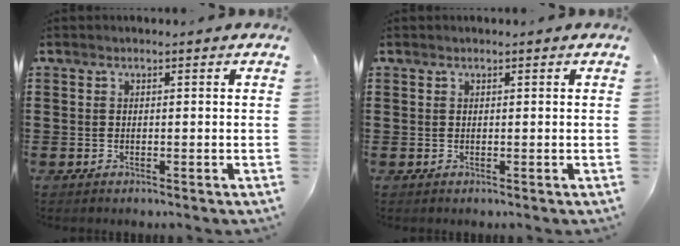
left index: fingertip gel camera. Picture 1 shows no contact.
{"total": 0.0}